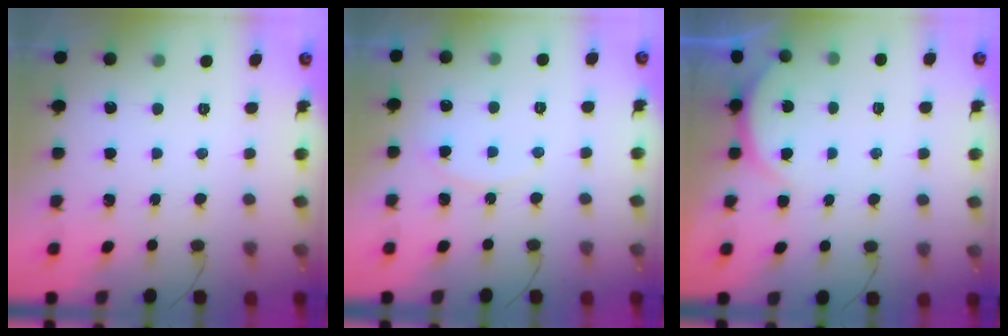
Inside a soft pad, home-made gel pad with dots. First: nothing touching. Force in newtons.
{"total": 5.3, "press": 5.2, "slide": 0.6}
{"total": 3.6, "press": 3.1, "slide": 1.8}